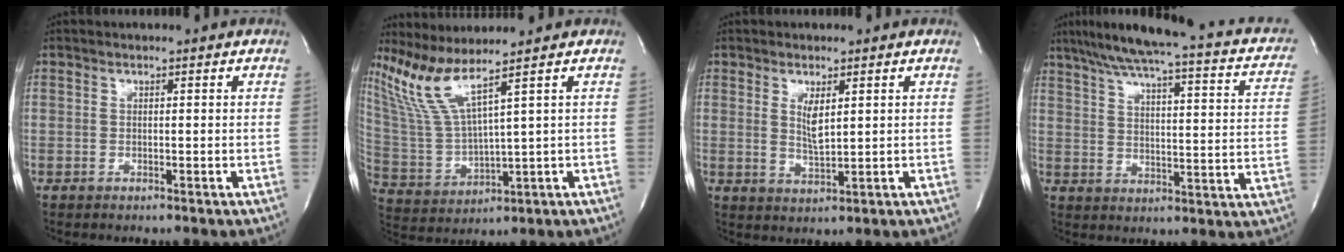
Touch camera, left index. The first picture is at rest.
{"total": 7.7, "force": [5.7, -1.4, 4.9], "torque": [-0.120, -0.007, 0.135]}
{"total": 3.2, "force": [0.9, 0.7, 3.0], "torque": [-0.060, -0.009, 0.023]}
{"total": 23.6, "force": [18.0, 4.3, 14.6], "torque": [-0.215, 0.010, 0.215]}